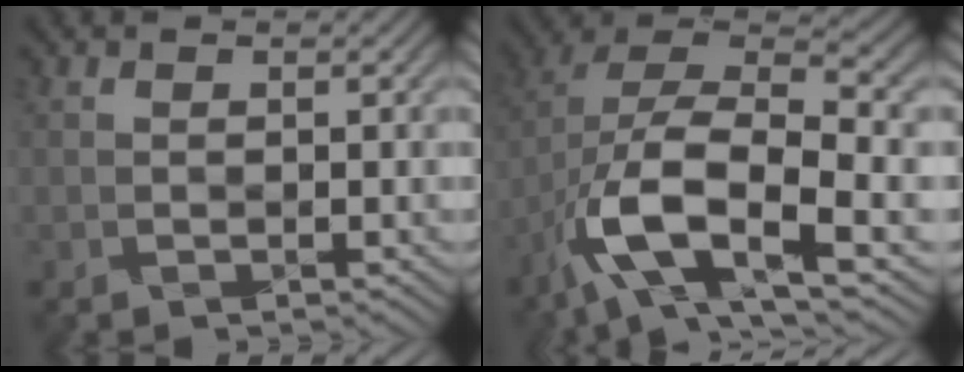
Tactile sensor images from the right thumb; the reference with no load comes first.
{"total": 13.4, "force": [-6.0, 4.9, 10.9], "torque": [-0.221, -0.006, -0.119]}